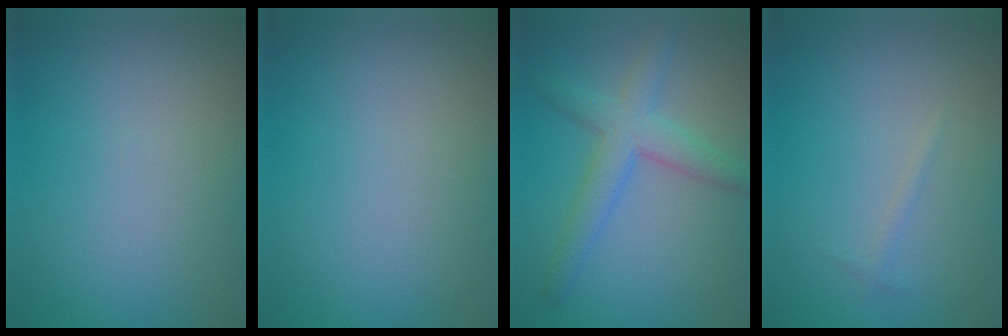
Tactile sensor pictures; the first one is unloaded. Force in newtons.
{"total": 0.0}
{"total": 4.0, "press": 4.0, "slide": 0.1}
{"total": 0.6, "press": 0.6, "slide": 0.1}